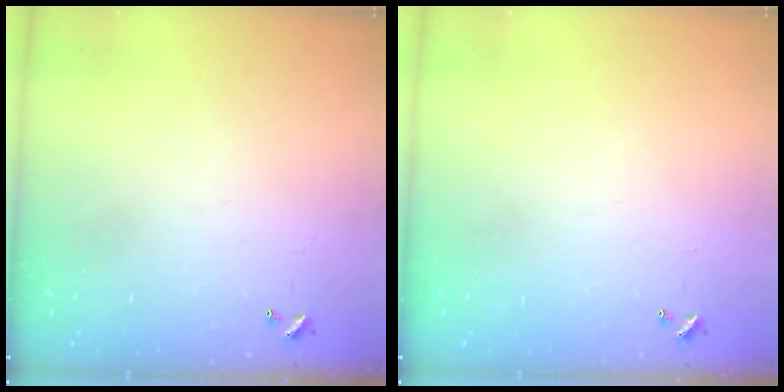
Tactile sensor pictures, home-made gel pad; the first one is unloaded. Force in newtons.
{"total": 0.0}